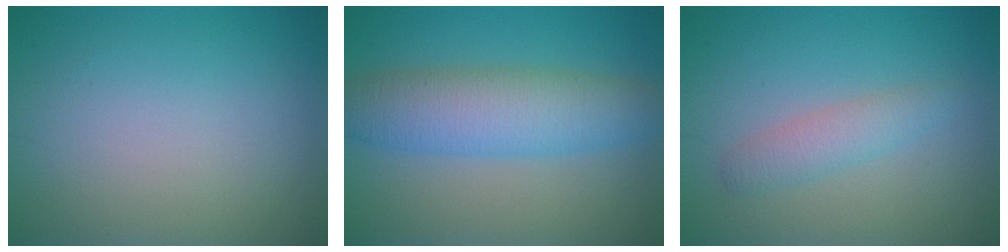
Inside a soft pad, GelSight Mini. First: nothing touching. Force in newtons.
{"total": 6.5, "press": 6.5, "slide": 0.1}
{"total": 2.2, "press": 2.2, "slide": 0.1}